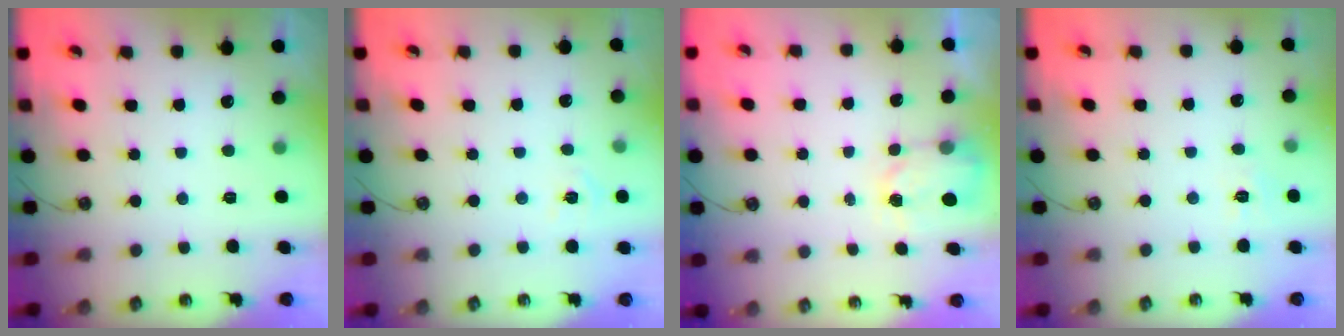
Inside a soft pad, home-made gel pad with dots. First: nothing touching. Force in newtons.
{"total": 4.2, "press": 4.2, "slide": 0.5}
{"total": 3.6, "press": 3.6, "slide": 0.5}
{"total": 2.7, "press": 2.7, "slide": 0.5}